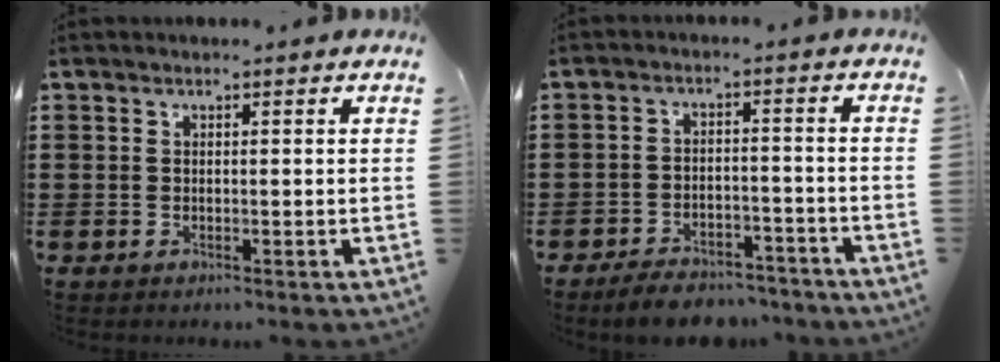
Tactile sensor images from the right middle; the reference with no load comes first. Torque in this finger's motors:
{"motor_torque": [0.39, -0.33, 0.30, 0.13]}